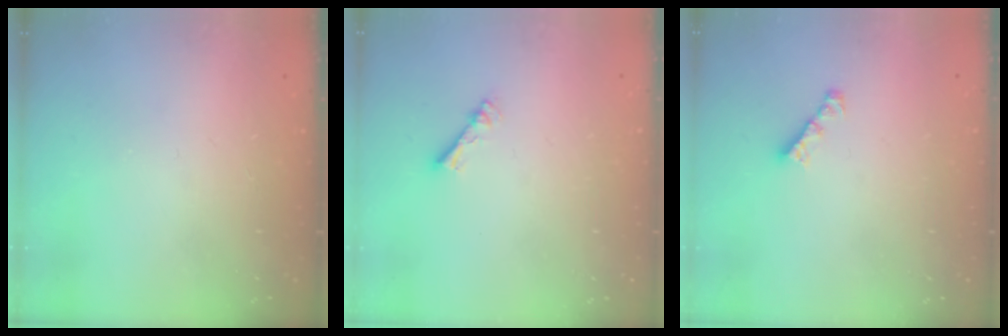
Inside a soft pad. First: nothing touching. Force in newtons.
{"total": 2.3, "press": 2.2, "slide": 0.4}
{"total": 2.4, "press": 2.4, "slide": 0.1}